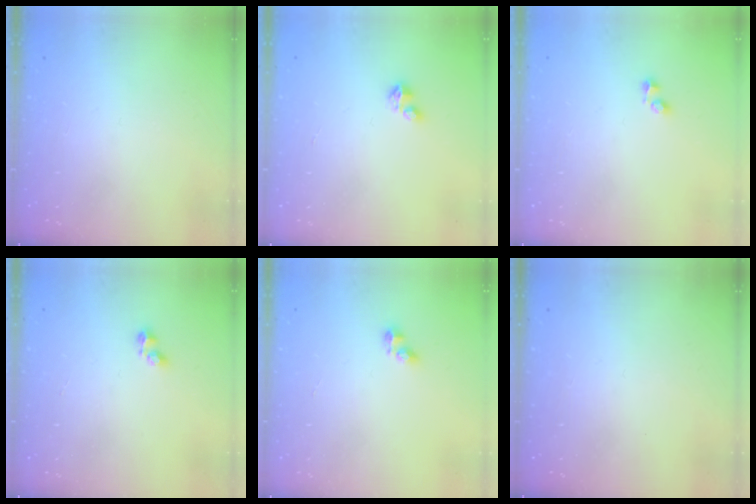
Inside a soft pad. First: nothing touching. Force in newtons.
{"total": 2.1, "press": 2.1, "slide": 0.2}
{"total": 1.9, "press": 1.9, "slide": 0.5}
{"total": 2.4, "press": 2.3, "slide": 0.8}
{"total": 3.4, "press": 3.4, "slide": 0.5}
{"total": 0.0}